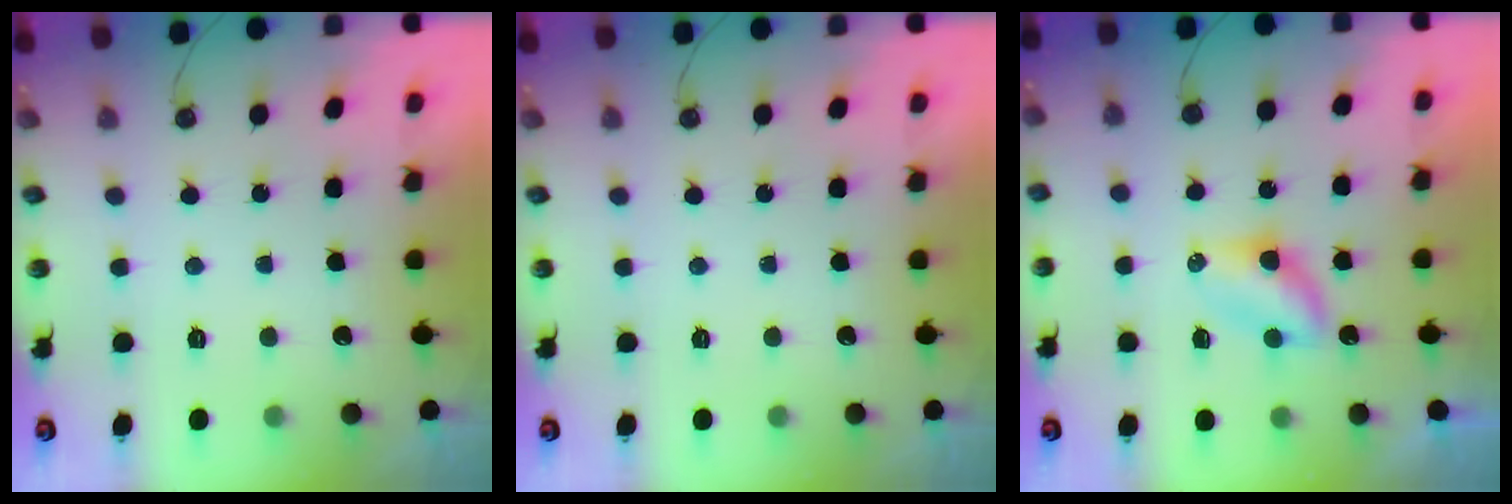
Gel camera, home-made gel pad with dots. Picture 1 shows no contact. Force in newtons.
{"total": 0.0}
{"total": 5.0, "press": 5.0, "slide": 0.5}